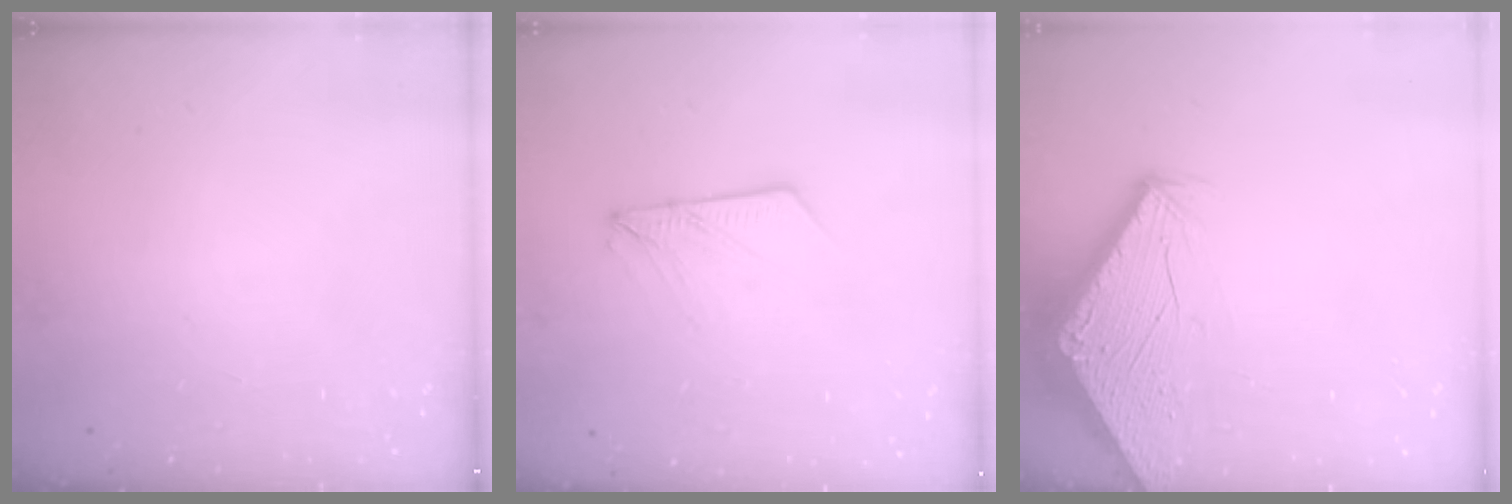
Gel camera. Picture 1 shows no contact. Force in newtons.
{"total": 7.3, "press": 7.2, "slide": 0.9}
{"total": 2.9, "press": 2.9, "slide": 0.1}